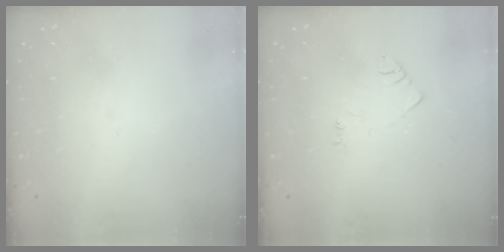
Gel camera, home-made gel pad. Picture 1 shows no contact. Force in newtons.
{"total": 2.7, "press": 2.7, "slide": 0.4}